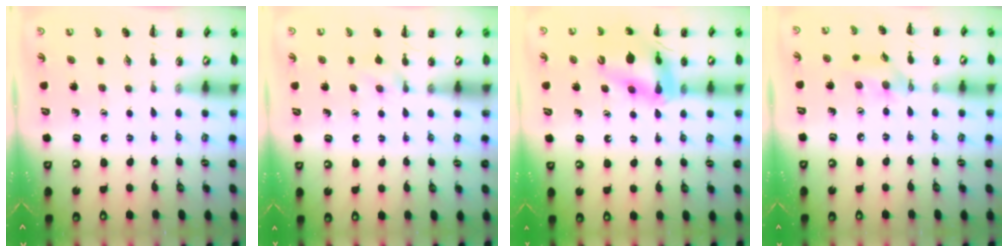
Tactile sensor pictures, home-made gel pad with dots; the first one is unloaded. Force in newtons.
{"total": 3.7, "press": 3.4, "slide": 1.4}
{"total": 15.3, "press": 15.1, "slide": 2.5}
{"total": 8.6, "press": 8.5, "slide": 1.2}